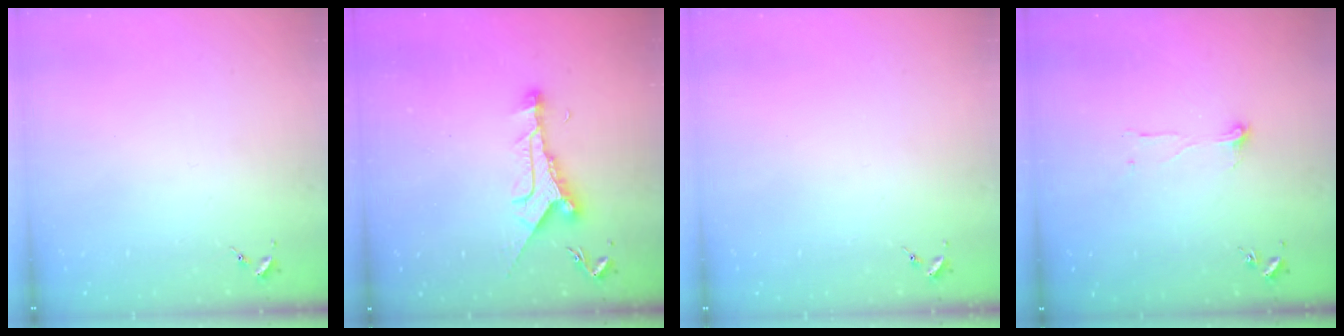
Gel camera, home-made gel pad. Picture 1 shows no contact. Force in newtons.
{"total": 9.6, "press": 9.6, "slide": 0.5}
{"total": 0.0}
{"total": 4.5, "press": 4.5, "slide": 0.4}